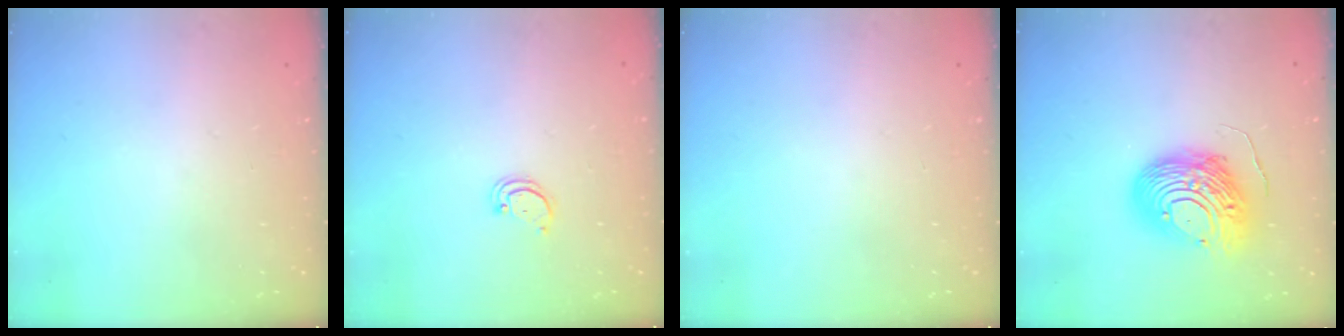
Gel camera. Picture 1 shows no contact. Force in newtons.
{"total": 1.8, "press": 1.8, "slide": 0.2}
{"total": 0.0}
{"total": 14.4, "press": 14.4, "slide": 1.2}